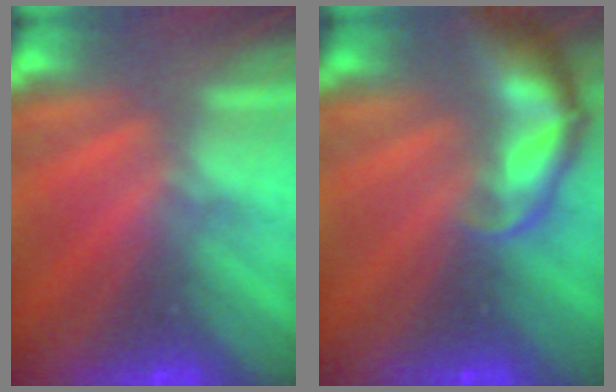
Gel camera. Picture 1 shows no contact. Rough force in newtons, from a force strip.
{"total": 5.6}